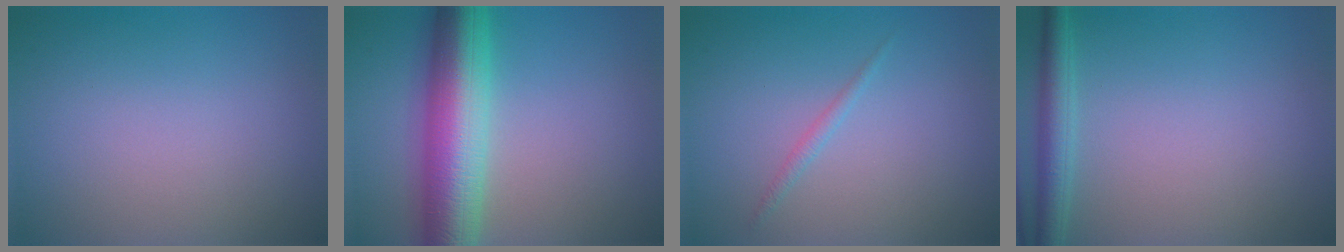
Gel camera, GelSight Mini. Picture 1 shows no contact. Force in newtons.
{"total": 9.8, "press": 9.8, "slide": 0.1}
{"total": 0.8, "press": 0.8, "slide": 0.1}
{"total": 2.7, "press": 2.7, "slide": 0.1}